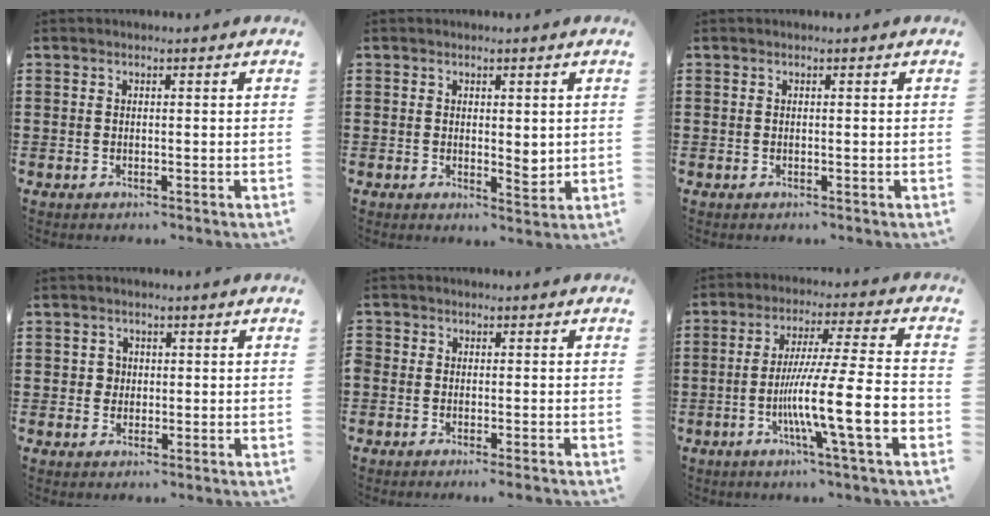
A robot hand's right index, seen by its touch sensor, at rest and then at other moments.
{"total": 2.4, "force": [0.7, 1.5, 1.8], "torque": [-0.019, -0.002, 0.010]}
{"total": 0.0}
{"total": 1.6, "force": [0.2, 1.5, 0.6], "torque": [-0.018, 0.006, 0.002]}
{"total": 1.1, "force": [-1.0, 0.2, 0.2], "torque": [-0.007, 0.002, -0.021]}
{"total": 13.5, "force": [-4.3, 0.9, 12.8], "torque": [-0.226, -0.012, -0.082]}